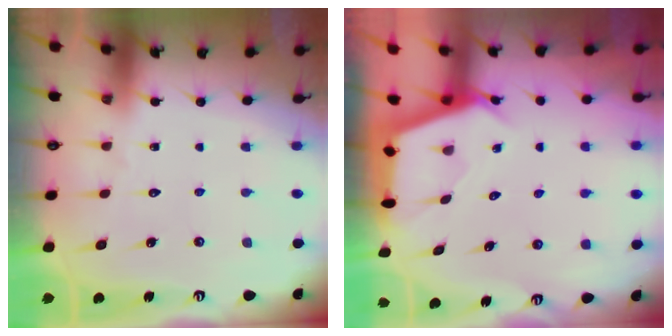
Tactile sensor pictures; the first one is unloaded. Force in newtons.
{"total": 2.7, "press": 2.7, "slide": 0.3}